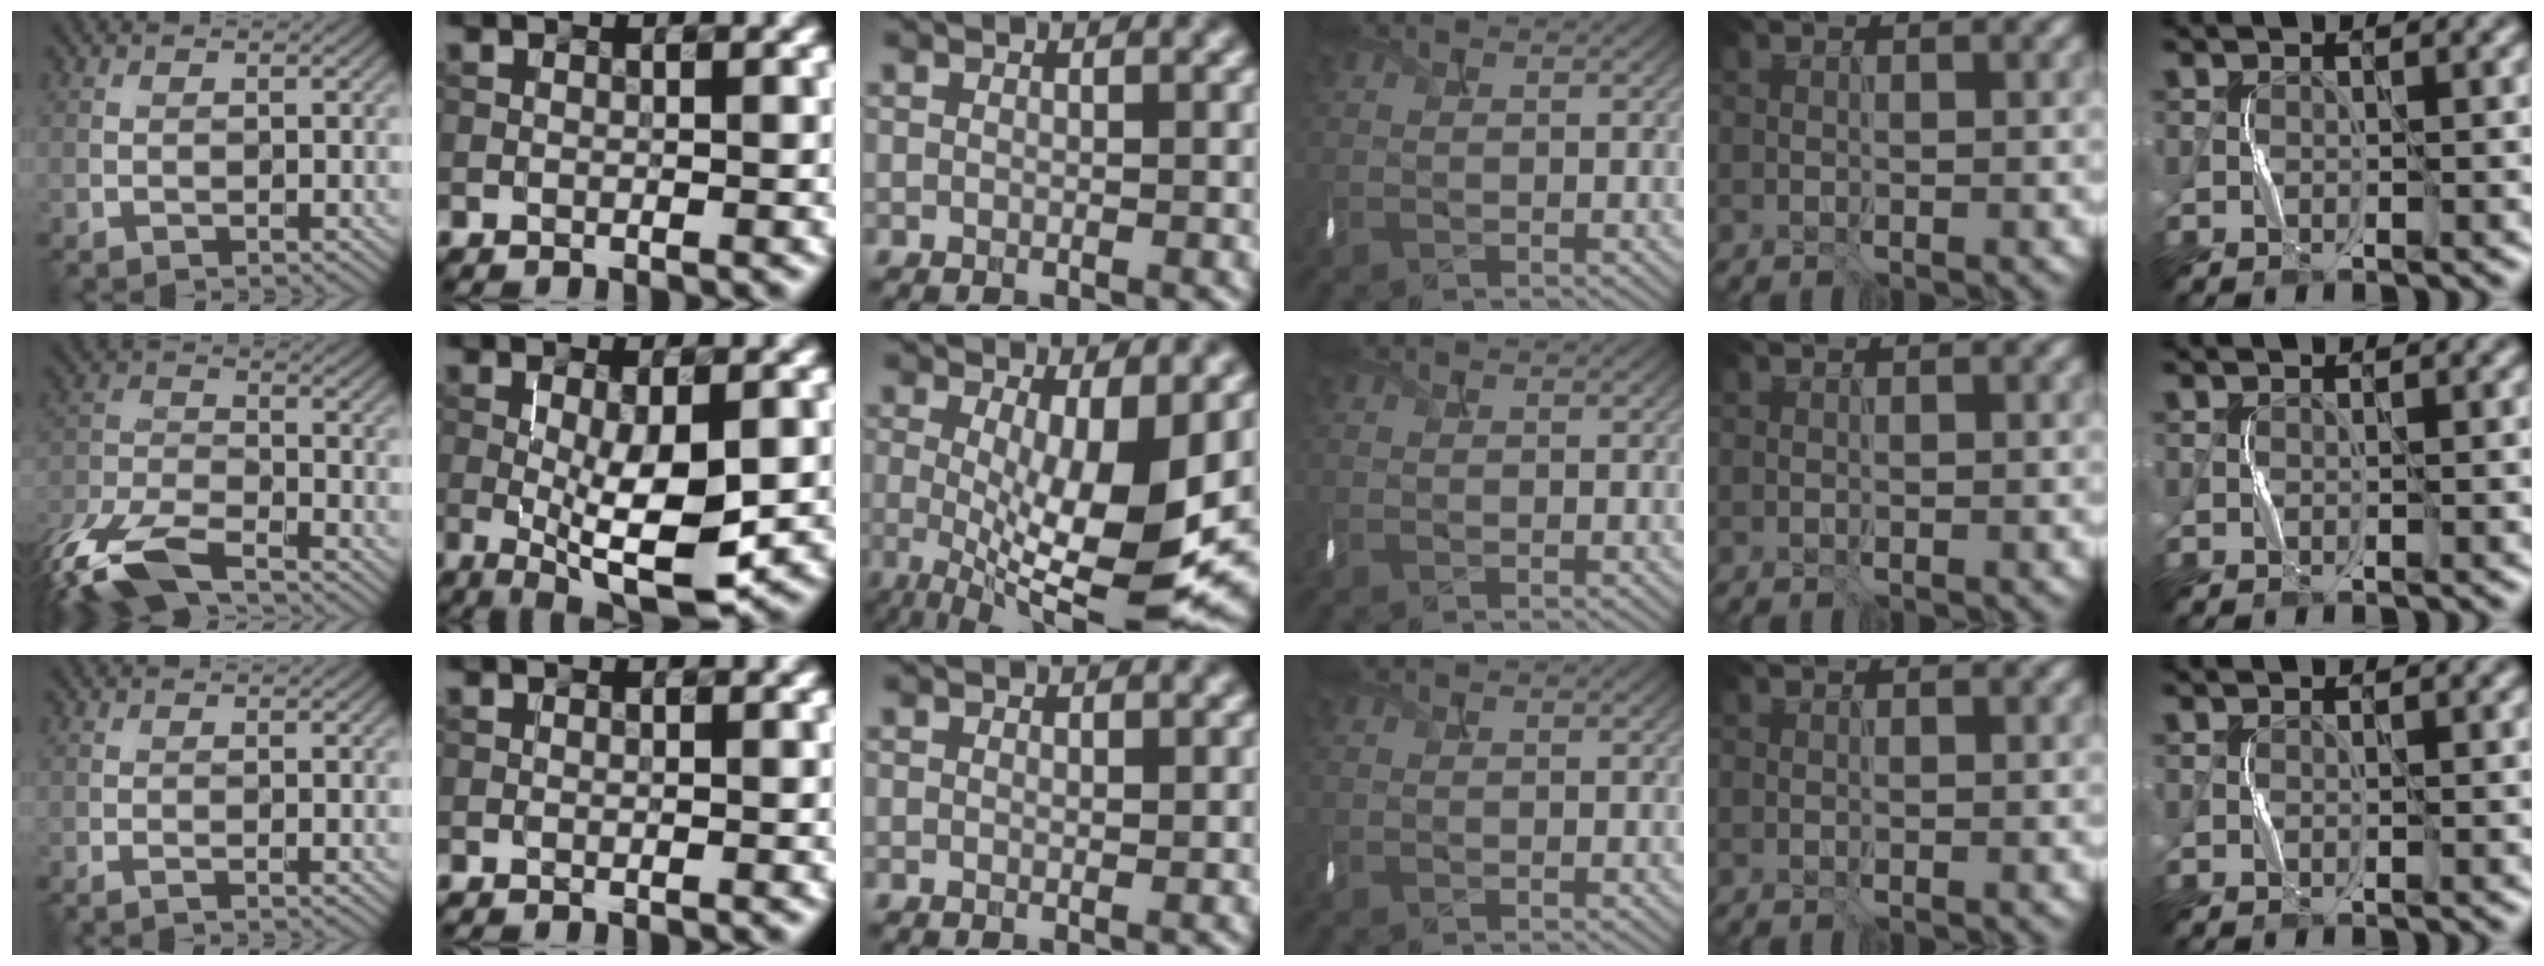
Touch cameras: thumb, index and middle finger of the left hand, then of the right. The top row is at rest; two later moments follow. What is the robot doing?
{"motion": "shake", "object": "box of matches"}